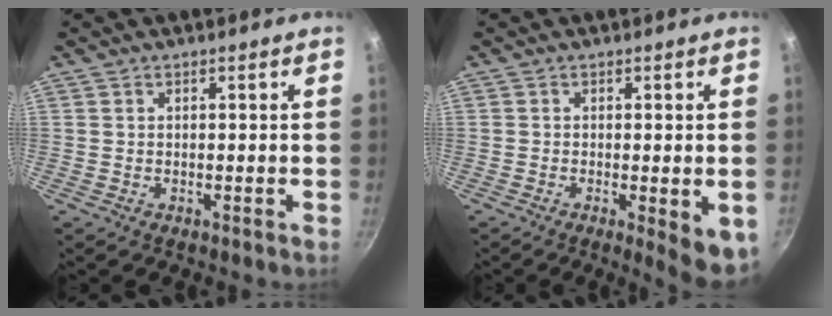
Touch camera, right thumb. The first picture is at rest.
{"total": 6.8, "force": [-1.7, 1.8, 6.3], "torque": [-0.074, -0.008, -0.018]}